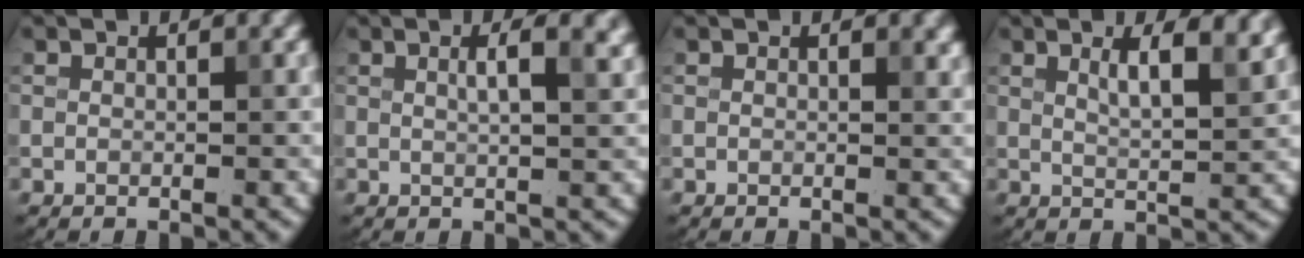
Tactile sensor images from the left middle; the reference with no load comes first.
{"total": 3.8, "force": [1.3, 1.3, 3.3], "torque": [-0.035, 0.013, 0.009]}
{"total": 0.6, "force": [0.3, 0.2, 0.5], "torque": [-0.007, -0.001, 0.005]}
{"total": 5.1, "force": [2.2, 1.7, 4.3], "torque": [-0.056, 0.006, 0.030]}